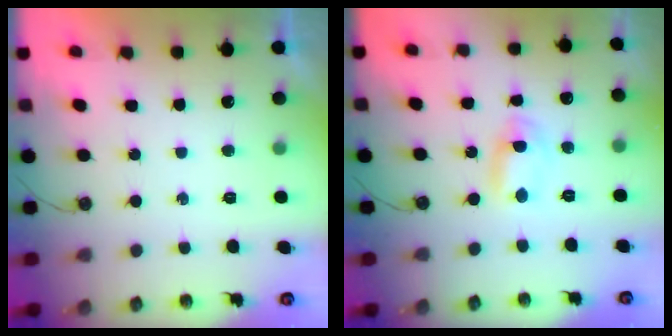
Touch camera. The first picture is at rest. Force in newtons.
{"total": 2.1, "press": 1.7, "slide": 1.2}